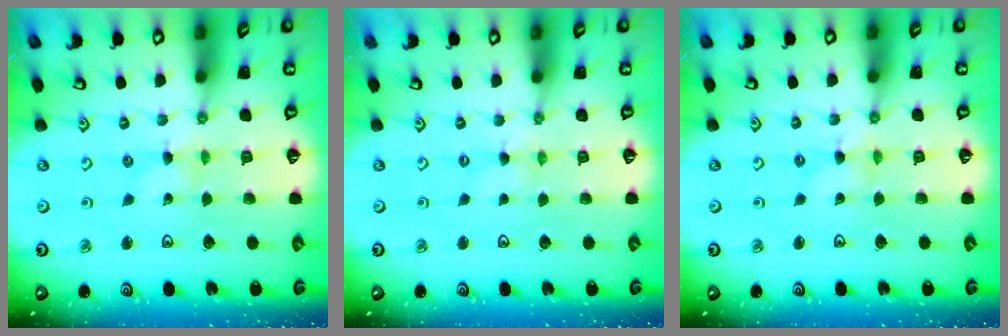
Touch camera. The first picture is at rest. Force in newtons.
{"total": 1.3, "press": 1.3, "slide": 0.2}
{"total": 1.1, "press": 1.1, "slide": 0.1}